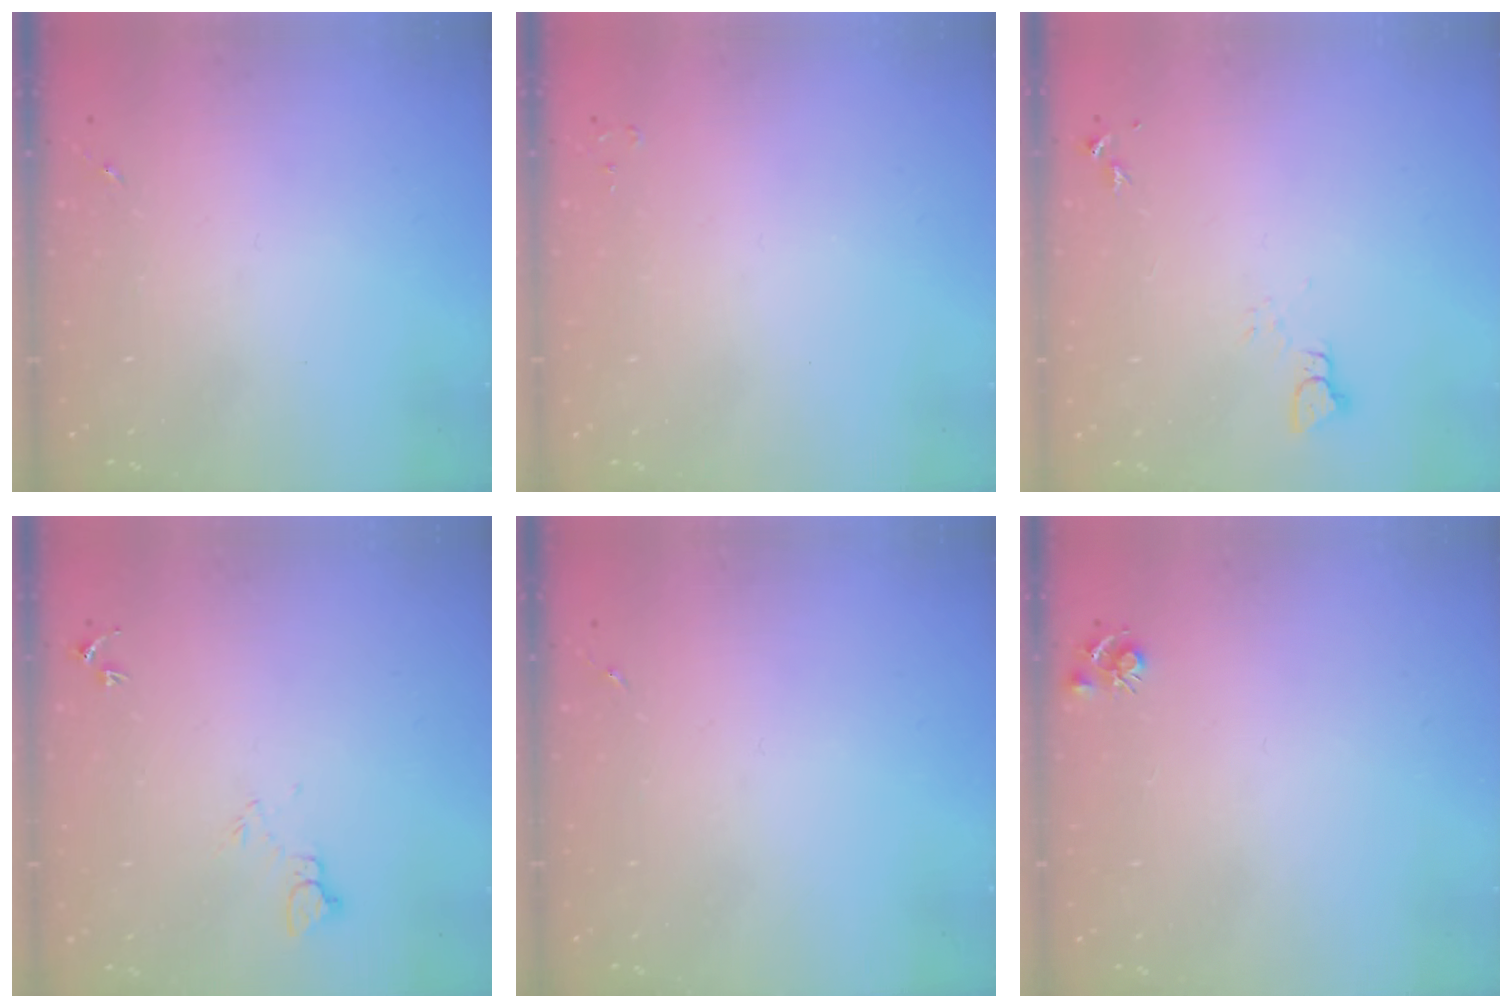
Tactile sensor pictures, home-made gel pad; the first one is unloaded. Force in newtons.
{"total": 2.0, "press": 2.0, "slide": 0.3}
{"total": 2.2, "press": 2.2, "slide": 0.2}
{"total": 5.6, "press": 5.6, "slide": 0.6}
{"total": 0.0}
{"total": 4.8, "press": 4.7, "slide": 0.7}